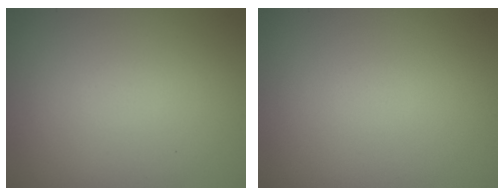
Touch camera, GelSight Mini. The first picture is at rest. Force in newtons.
{"total": 0.0}